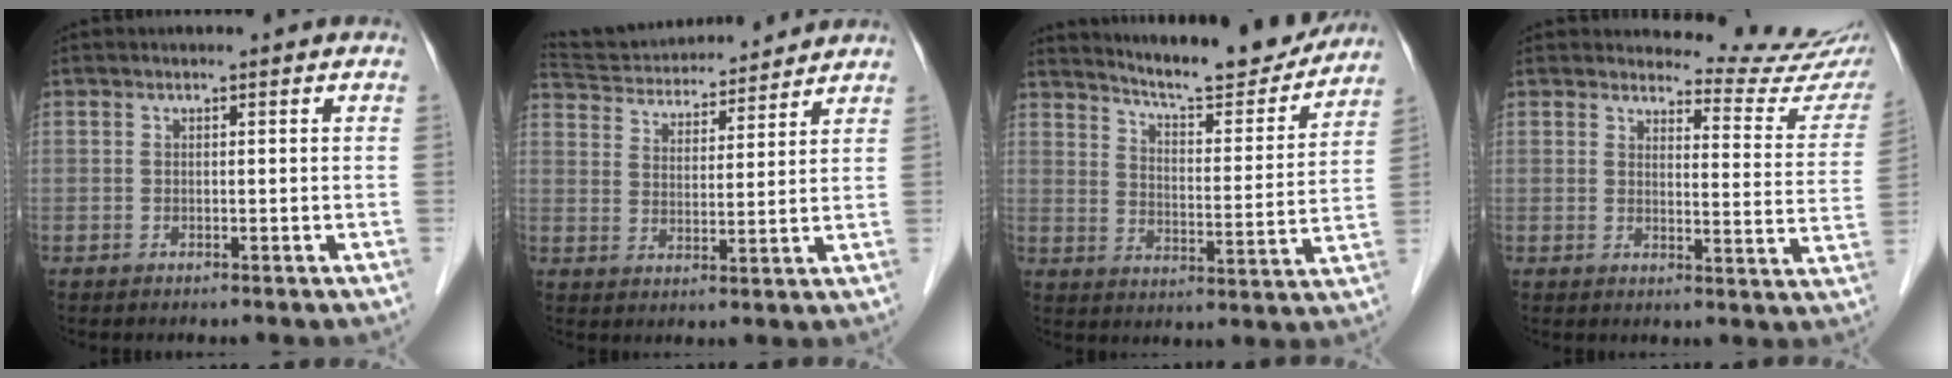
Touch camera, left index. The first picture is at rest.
{"total": 15.9, "force": [15.0, 3.2, 4.2], "torque": [-0.083, 0.033, 0.238]}
{"total": 16.6, "force": [15.6, 1.6, 5.4], "torque": [-0.083, -0.031, 0.212]}
{"total": 11.9, "force": [11.7, 0.8, 2.0], "torque": [-0.012, -0.077, 0.115]}